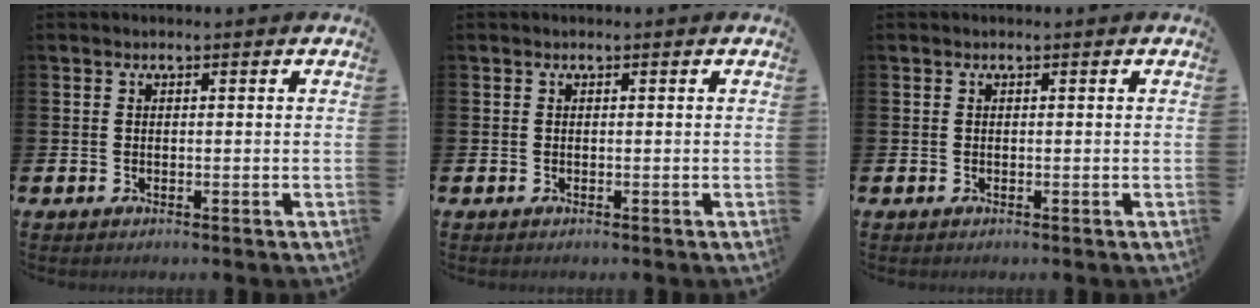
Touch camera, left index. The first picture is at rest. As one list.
[{"total": 0.0}, {"total": 0.0}]